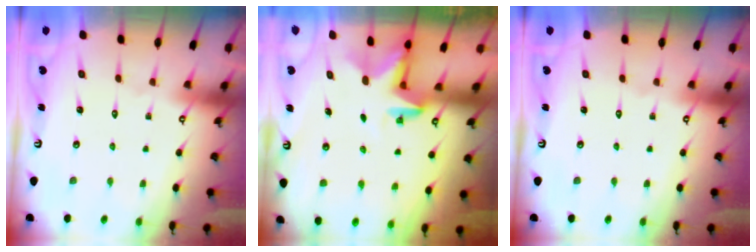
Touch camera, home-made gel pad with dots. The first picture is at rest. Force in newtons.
{"total": 2.9, "press": 2.9, "slide": 0.2}
{"total": 0.0}